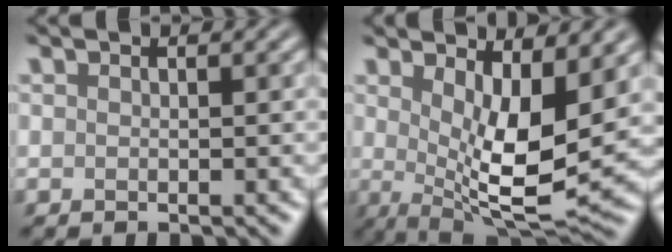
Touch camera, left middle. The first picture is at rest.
{"total": 8.8, "force": [1.6, 3.2, 8.0], "torque": [-0.136, -0.019, 0.031]}